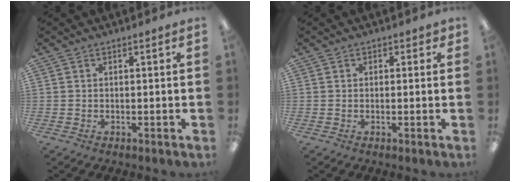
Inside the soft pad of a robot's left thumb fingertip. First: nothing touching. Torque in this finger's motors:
{"motor_torque": [-0.10, 0.06, -0.23, 0.43, 0.04]}